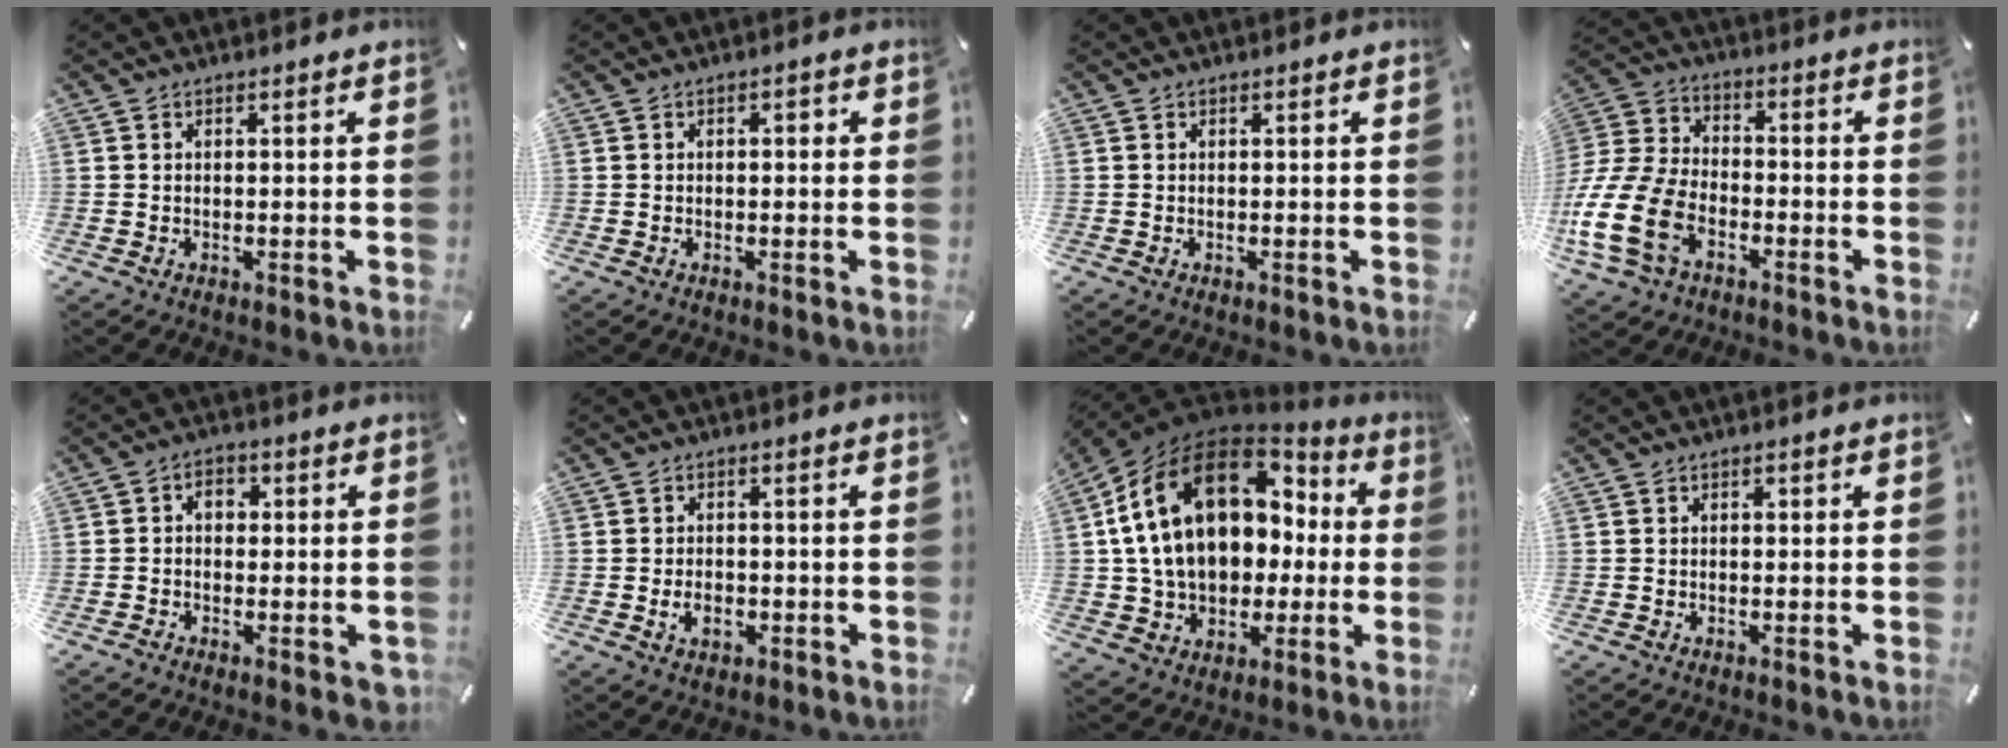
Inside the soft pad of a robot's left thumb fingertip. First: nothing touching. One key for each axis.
{"total": 1.4, "fx": -0.1, "fy": 0.7, "fz": 1.3, "tx": -0.025, "ty": 0.005, "tz": -0.003}
{"total": 0.0}
{"total": 16.0, "fx": -7.2, "fy": 10.8, "fz": 9.3, "tx": -0.206, "ty": 0.034, "tz": -0.133}
{"total": 3.9, "fx": -0.5, "fy": 3.1, "fz": 2.3, "tx": -0.030, "ty": 0.008, "tz": -0.014}
{"total": 3.9, "fx": -1.1, "fy": 2.6, "fz": 2.6, "tx": -0.053, "ty": 0.005, "tz": -0.021}
{"total": 22.4, "fx": 5.3, "fy": 15.7, "fz": 15.2, "tx": -0.296, "ty": -0.010, "tz": 0.094}
{"total": 0.6, "fx": 0.1, "fy": 0.5, "fz": 0.4, "tx": -0.009, "ty": 0.003, "tz": 0.000}